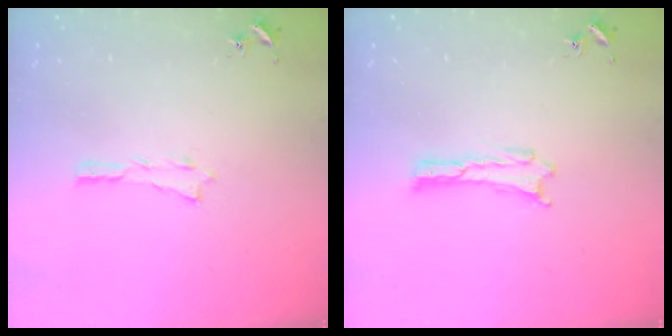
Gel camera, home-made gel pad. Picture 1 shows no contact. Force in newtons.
{"total": 0.0}